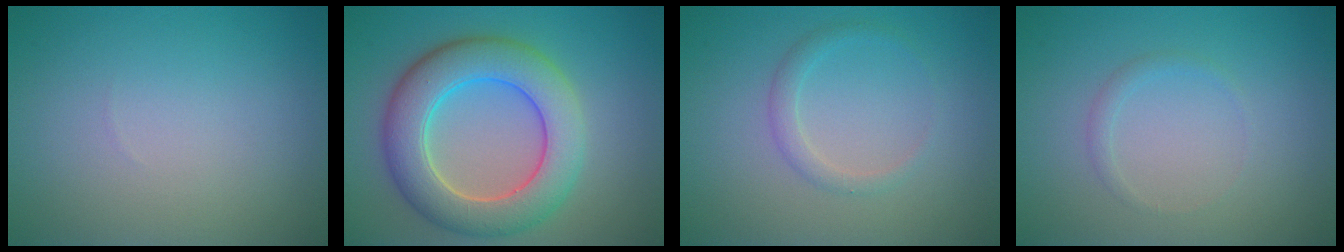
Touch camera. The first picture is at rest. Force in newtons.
{"total": 8.0, "press": 8.0, "slide": 0.5}
{"total": 1.5, "press": 1.5, "slide": 0.0}
{"total": 0.9, "press": 0.9, "slide": 0.1}